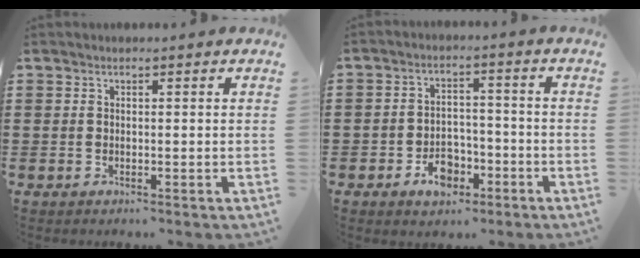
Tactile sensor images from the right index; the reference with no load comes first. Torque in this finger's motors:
{"motor_torque": [2.14, 0.00, 0.83, 0.02]}